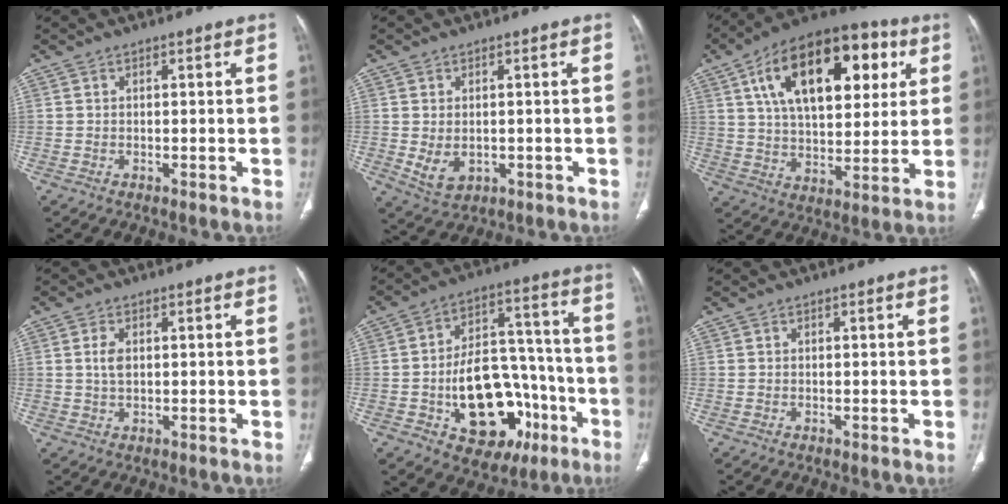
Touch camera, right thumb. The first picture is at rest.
{"total": 4.6, "force": [-0.4, 3.2, 3.2], "torque": [-0.051, -0.005, 0.011]}
{"total": 25.0, "force": [8.9, 13.3, 19.2], "torque": [-0.278, 0.003, 0.139]}
{"total": 3.0, "force": [0.6, 1.7, 2.4], "torque": [-0.051, -0.001, 0.013]}
{"total": 21.7, "force": [-7.3, 13.7, 15.2], "torque": [-0.188, 0.055, -0.090]}
{"total": 0.0}